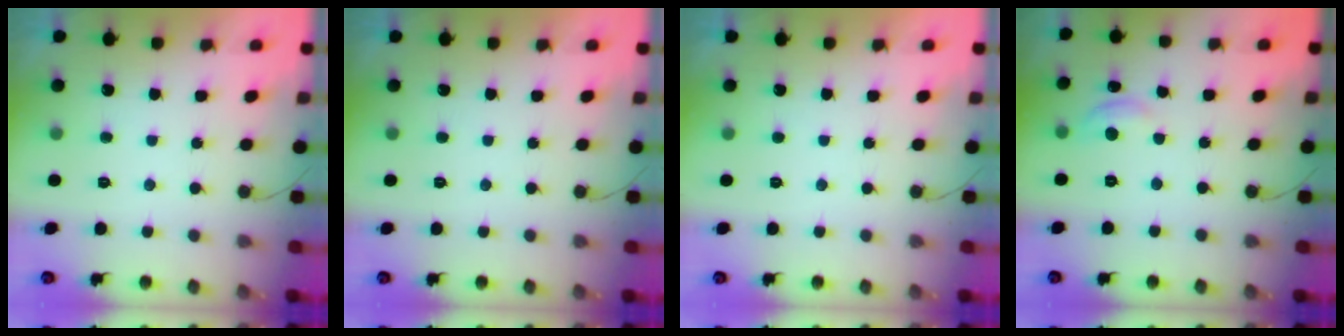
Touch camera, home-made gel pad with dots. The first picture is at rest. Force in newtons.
{"total": 0.0}
{"total": 0.0}
{"total": 5.4, "press": 5.4, "slide": 0.5}